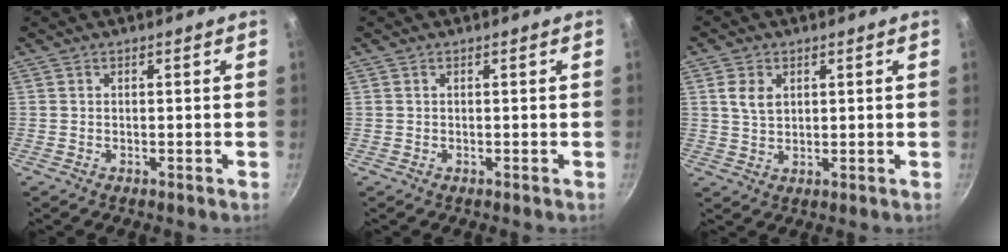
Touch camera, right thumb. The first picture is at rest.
{"total": 0.0}
{"total": 4.3, "force": [1.4, 3.0, 2.8], "torque": [-0.044, -0.004, 0.029]}